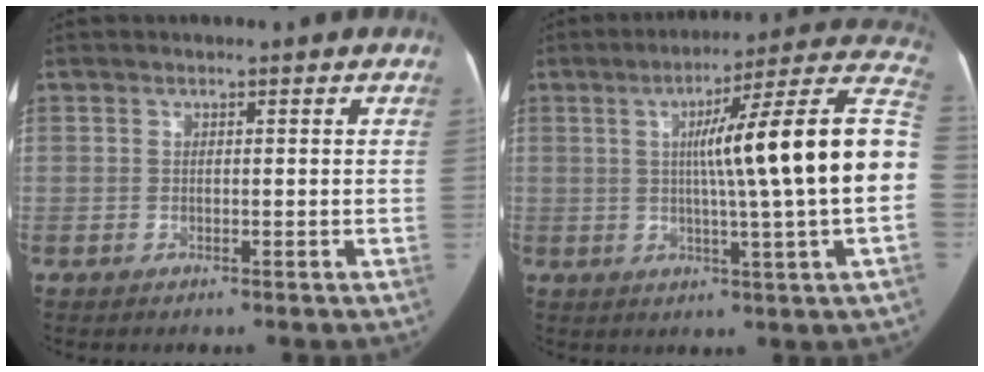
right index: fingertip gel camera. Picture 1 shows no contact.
{"total": 20.1, "force": [1.0, -1.4, 20.1], "torque": [-0.251, 0.025, 0.002]}